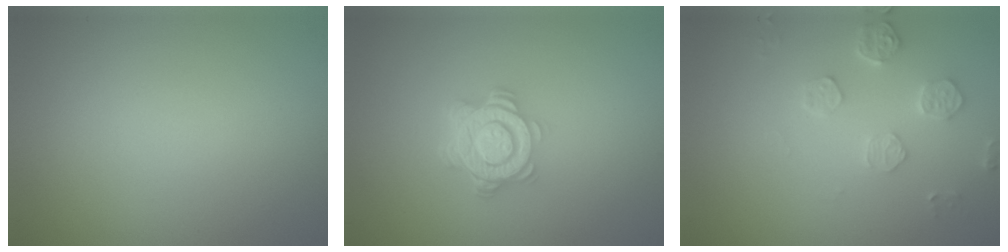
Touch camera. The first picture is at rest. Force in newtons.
{"total": 4.6, "press": 3.6, "slide": 2.9}
{"total": 2.5, "press": 2.5, "slide": 0.5}